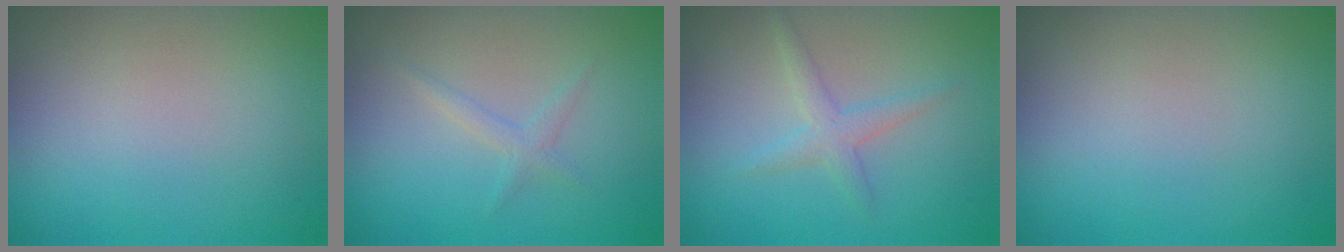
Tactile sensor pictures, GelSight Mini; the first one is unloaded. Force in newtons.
{"total": 1.2, "press": 1.2, "slide": 0.0}
{"total": 2.0, "press": 2.0, "slide": 0.1}
{"total": 0.0}